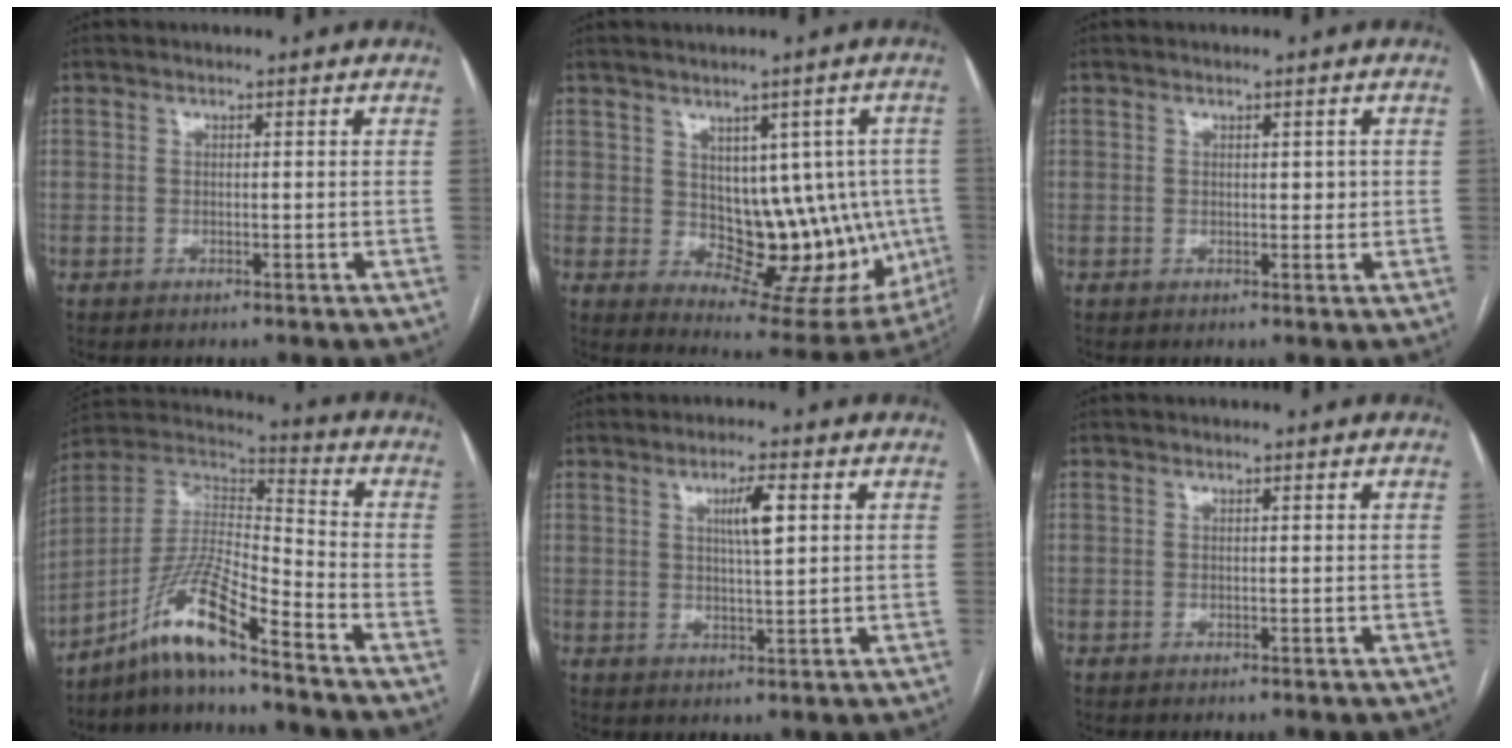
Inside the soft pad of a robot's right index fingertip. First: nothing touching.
{"total": 13.3, "force": [0.0, 7.6, 10.9], "torque": [-0.109, 0.013, 0.027]}
{"total": 1.3, "force": [0.3, 0.8, 1.0], "torque": [-0.013, 0.002, 0.004]}
{"total": 12.2, "force": [-9.0, 0.2, 8.2], "torque": [-0.165, 0.012, -0.170]}
{"total": 4.6, "force": [1.5, 0.5, 4.4], "torque": [-0.079, 0.001, 0.026]}
{"total": 0.0}